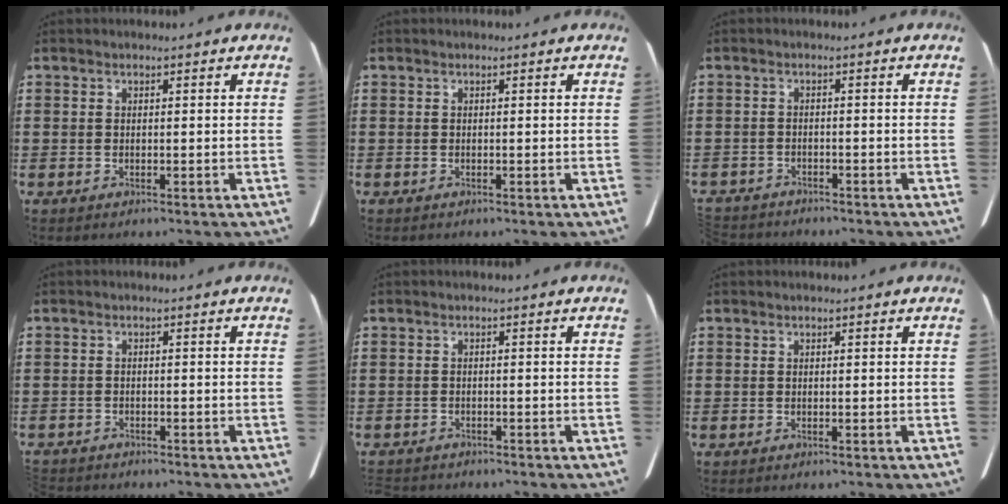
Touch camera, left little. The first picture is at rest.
{"total": 0.0}
{"total": 2.0, "force": [-2.0, -0.1, -0.1], "torque": [-0.004, -0.004, -0.043]}
{"total": 1.4, "force": [-1.3, -0.1, -0.1], "torque": [-0.004, -0.003, -0.029]}
{"total": 1.2, "force": [-1.2, -0.1, 0.0], "torque": [-0.004, -0.003, -0.025]}
{"total": 0.0}